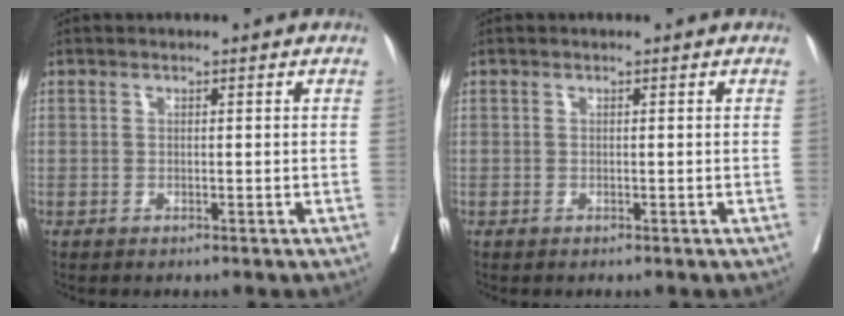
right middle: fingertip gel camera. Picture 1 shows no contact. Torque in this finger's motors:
{"motor_torque": [1.11, -1.03, -0.45, -0.21]}